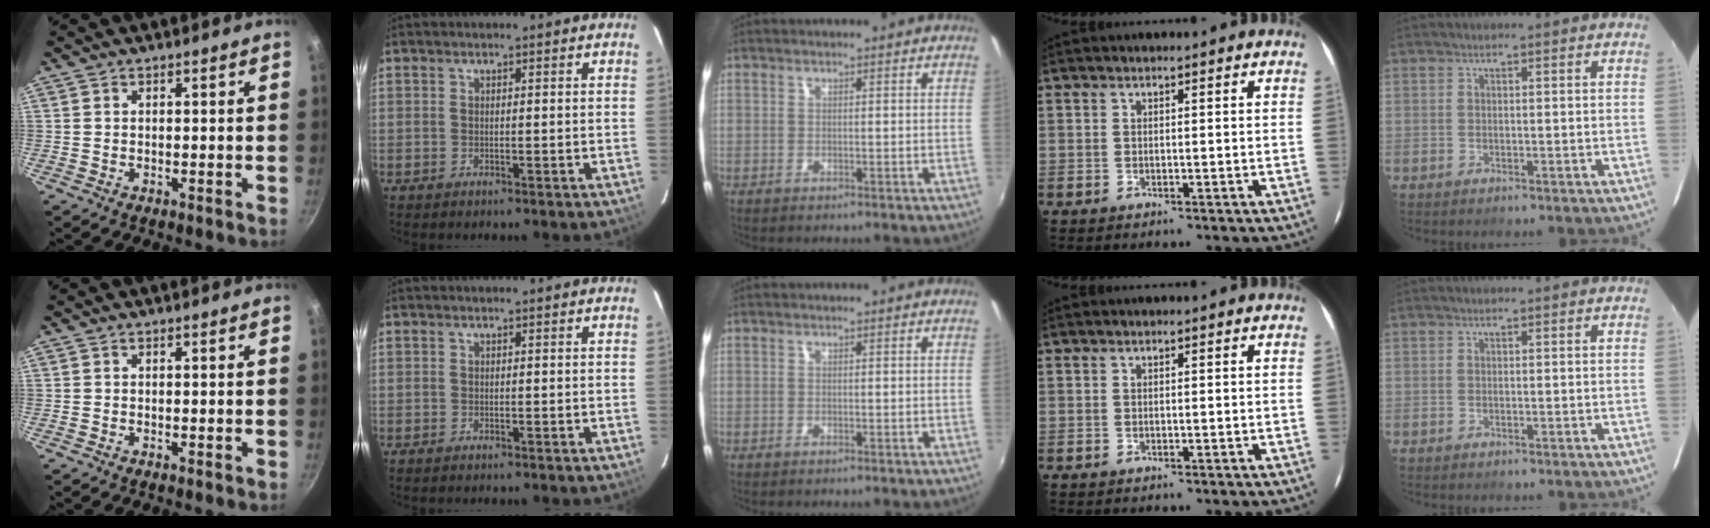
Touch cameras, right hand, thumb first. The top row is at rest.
{}